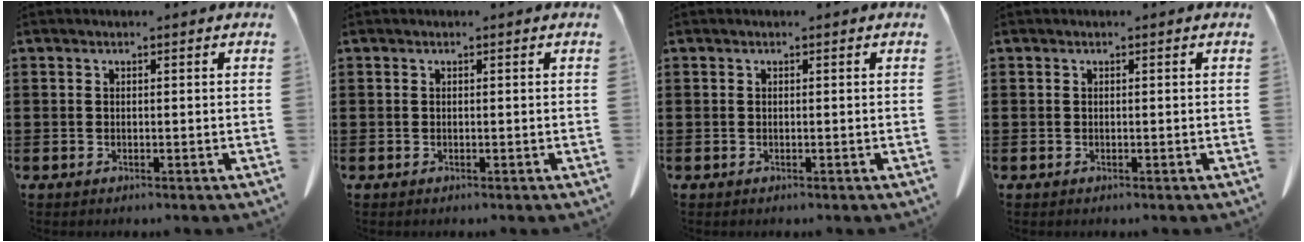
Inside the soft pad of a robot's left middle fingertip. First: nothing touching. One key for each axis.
{"total": 0.0}
{"total": 0.0}
{"total": 0.0}